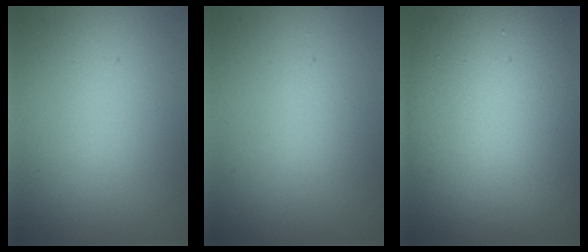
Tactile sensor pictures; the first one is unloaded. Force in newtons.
{"total": 0.6, "press": 0.6, "slide": 0.0}
{"total": 15.6, "press": 15.6, "slide": 0.6}